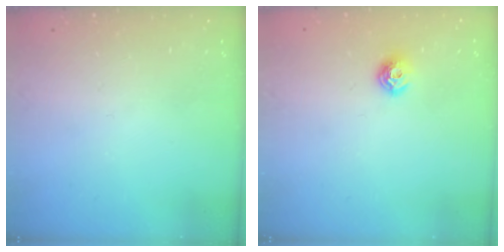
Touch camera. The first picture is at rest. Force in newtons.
{"total": 8.0, "press": 8.0, "slide": 1.0}